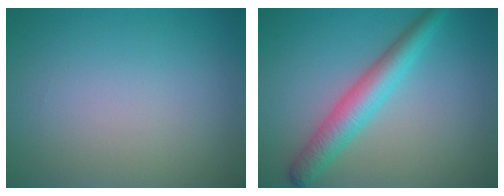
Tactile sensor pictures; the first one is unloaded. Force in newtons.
{"total": 4.2, "press": 4.2, "slide": 0.1}